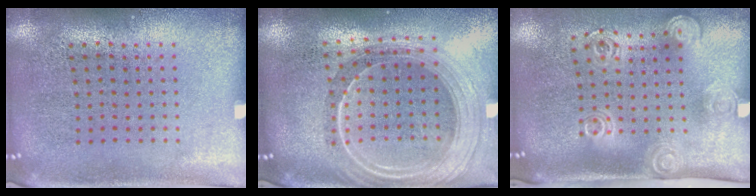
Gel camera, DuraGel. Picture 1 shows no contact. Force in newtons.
{"total": 2.3, "press": 2.0, "slide": 1.1}
{"total": 2.0, "press": 1.4, "slide": 1.5}